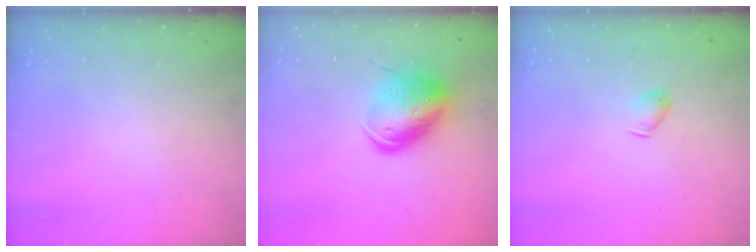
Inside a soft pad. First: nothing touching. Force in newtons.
{"total": 14.1, "press": 13.9, "slide": 2.4}
{"total": 3.8, "press": 3.7, "slide": 0.8}